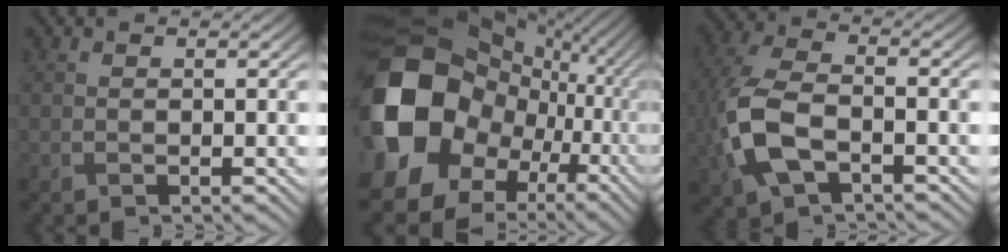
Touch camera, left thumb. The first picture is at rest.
{"total": 21.6, "force": [1.6, 18.3, 11.3], "torque": [-0.299, -0.048, 0.073]}
{"total": 10.0, "force": [-2.6, 5.8, 7.7], "torque": [-0.212, -0.014, -0.054]}